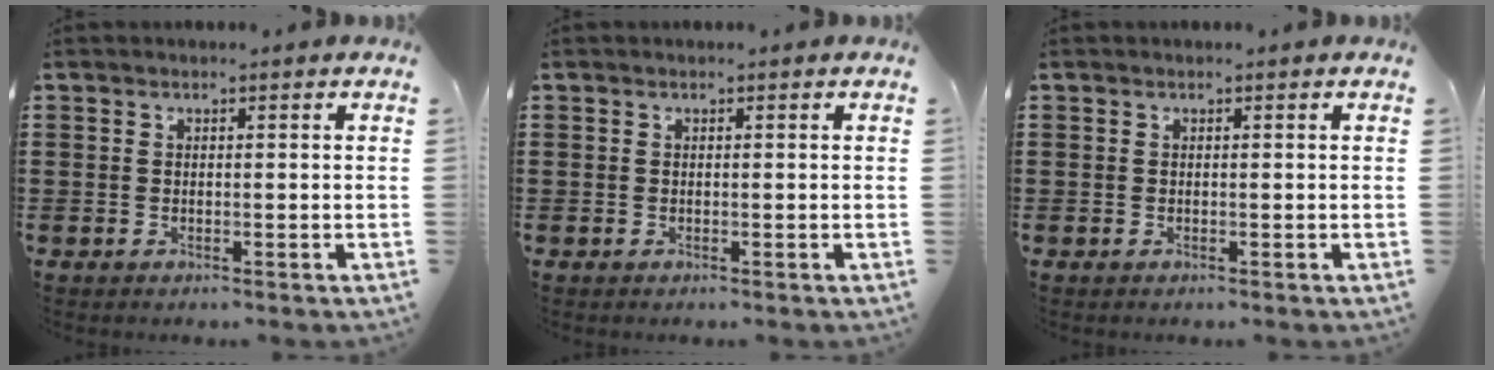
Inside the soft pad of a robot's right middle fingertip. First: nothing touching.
{"total": 0.0}
{"total": 0.0}